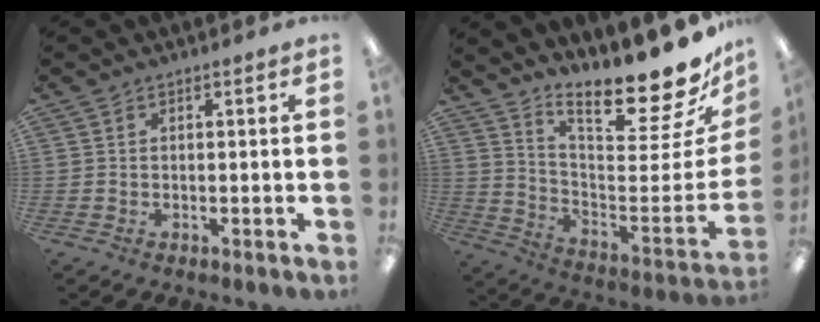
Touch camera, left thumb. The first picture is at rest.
{"total": 20.2, "force": [16.4, 3.3, 11.3], "torque": [-0.146, -0.144, 0.259]}